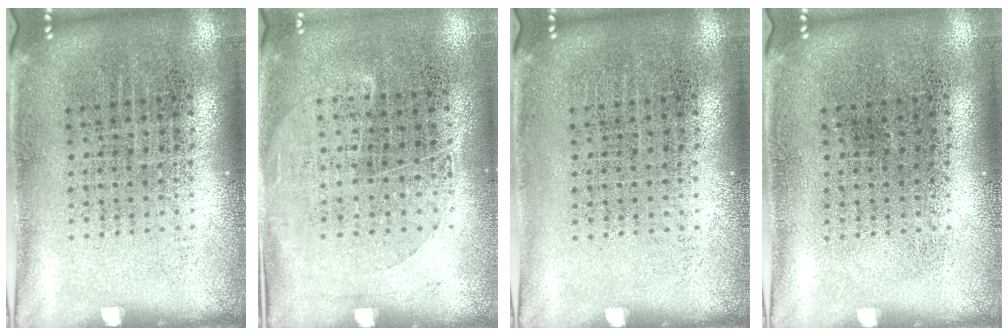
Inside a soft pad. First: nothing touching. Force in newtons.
{"total": 1.2, "press": 1.0, "slide": 0.7}
{"total": 0.0}
{"total": 0.0}